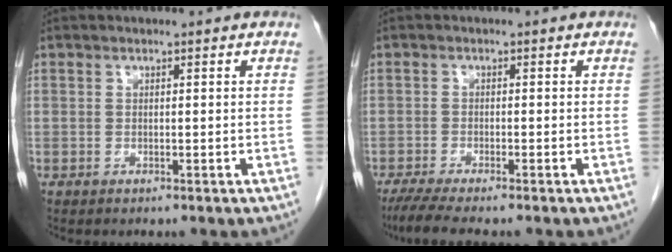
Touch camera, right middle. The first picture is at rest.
{"total": 5.2, "force": [-4.2, 0.0, 3.0], "torque": [-0.052, -0.015, -0.072]}